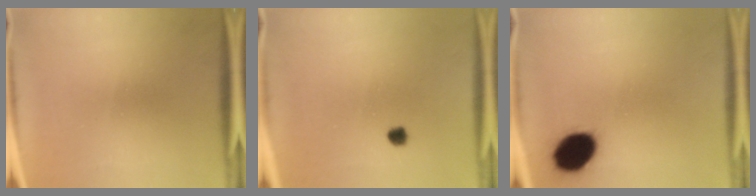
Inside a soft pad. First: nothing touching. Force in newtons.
{"total": 1.9}
{"total": 11.7}